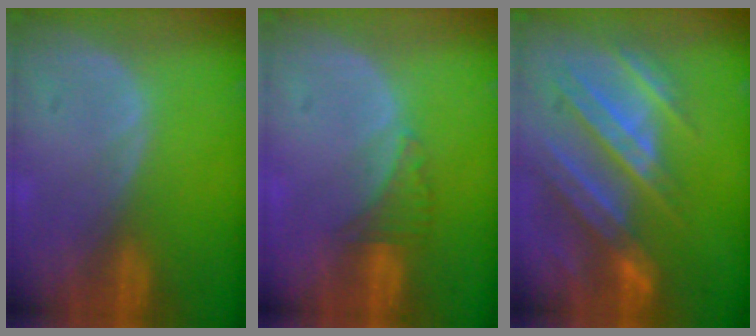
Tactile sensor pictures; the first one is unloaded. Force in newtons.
{"total": 2.7, "press": 2.6, "slide": 0.7}
{"total": 10.5, "press": 9.6, "slide": 4.2}